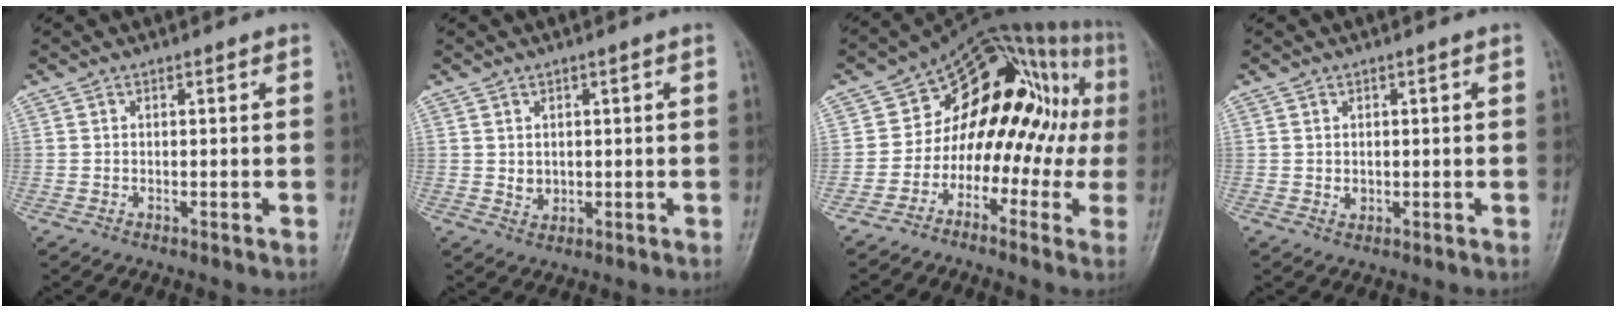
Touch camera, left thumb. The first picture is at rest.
{"total": 2.3, "force": [0.4, 1.9, 1.2], "torque": [-0.011, -0.003, 0.012]}
{"total": 19.0, "force": [-1.1, 12.9, 13.9], "torque": [-0.125, 0.093, -0.026]}
{"total": 1.4, "force": [0.1, 1.2, 0.7], "torque": [-0.008, 0.000, 0.006]}